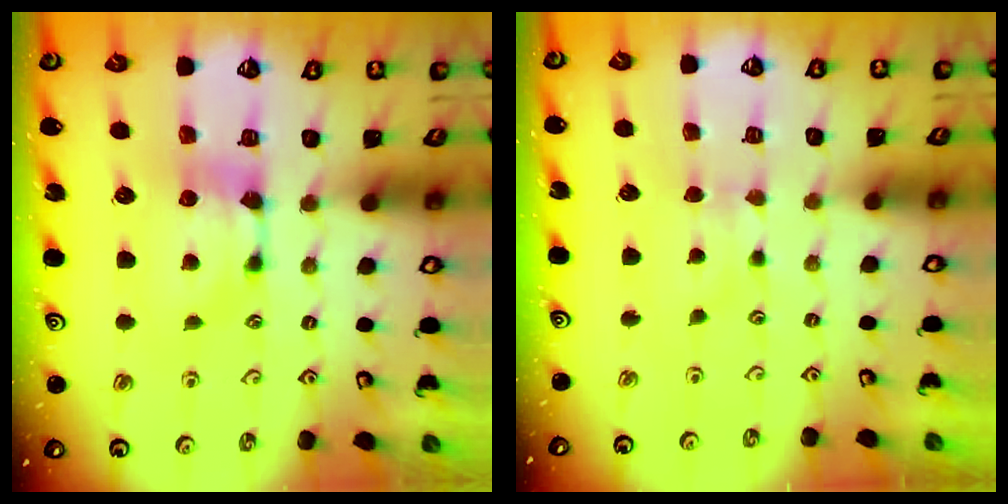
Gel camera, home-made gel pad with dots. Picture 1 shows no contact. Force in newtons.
{"total": 2.4, "press": 2.3, "slide": 0.5}